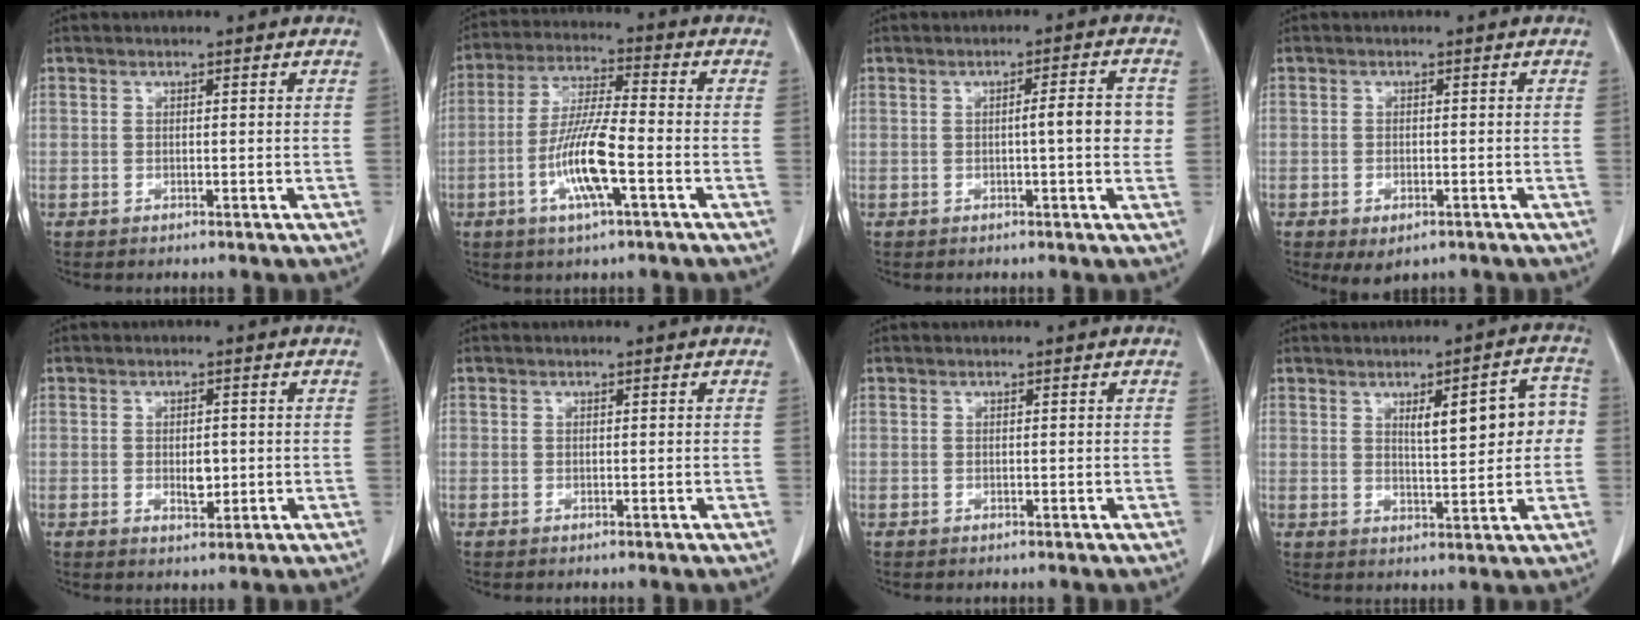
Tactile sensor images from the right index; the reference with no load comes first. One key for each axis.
{"total": 10.7, "fx": -3.5, "fy": 1.1, "fz": 10.0, "tx": -0.199, "ty": -0.006, "tz": -0.070}
{"total": 4.8, "fx": 0.0, "fy": 0.6, "fz": 4.8, "tx": -0.065, "ty": 0.008, "tz": -0.003}
{"total": 3.6, "fx": -2.0, "fy": 2.0, "fz": 2.2, "tx": -0.031, "ty": -0.004, "tz": -0.018}
{"total": 2.9, "fx": -0.3, "fy": 1.5, "fz": 2.5, "tx": -0.042, "ty": -0.002, "tz": 0.000}
{"total": 0.0}
{"total": 0.0}
{"total": 9.0, "fx": 1.6, "fy": 2.6, "fz": 8.5, "tx": -0.111, "ty": 0.026, "tz": 0.025}